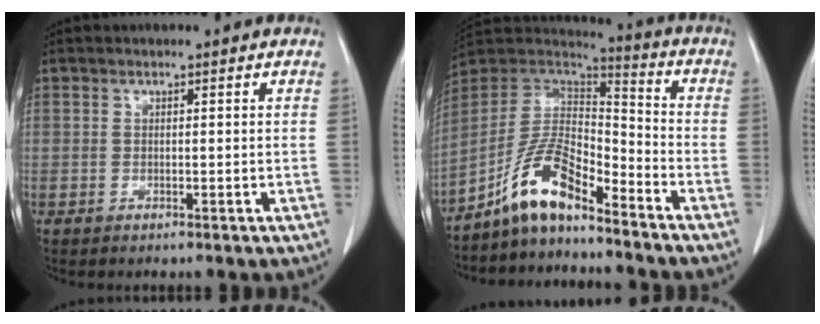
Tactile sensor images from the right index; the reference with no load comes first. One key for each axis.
{"total": 11.0, "fx": -8.0, "fy": 3.0, "fz": 6.9, "tx": -0.146, "ty": 0.025, "tz": -0.153}